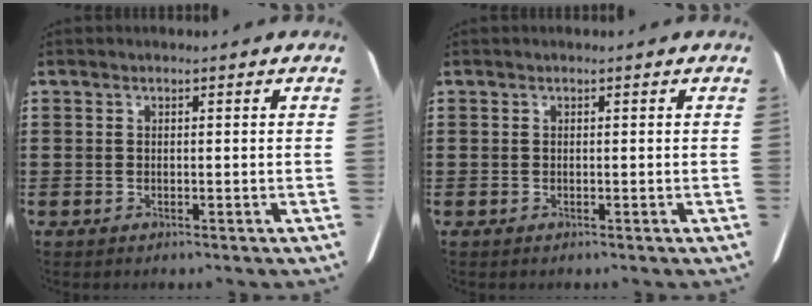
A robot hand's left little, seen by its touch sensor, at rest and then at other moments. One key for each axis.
{"total": 0.0}